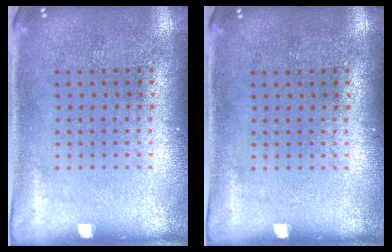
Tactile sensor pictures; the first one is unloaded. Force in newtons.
{"total": 0.0}